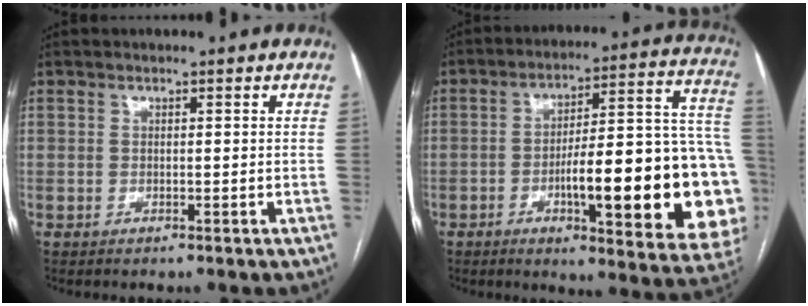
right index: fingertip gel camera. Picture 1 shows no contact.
{"total": 26.3, "force": [-5.7, 4.2, 25.3], "torque": [-0.261, 0.014, -0.072]}